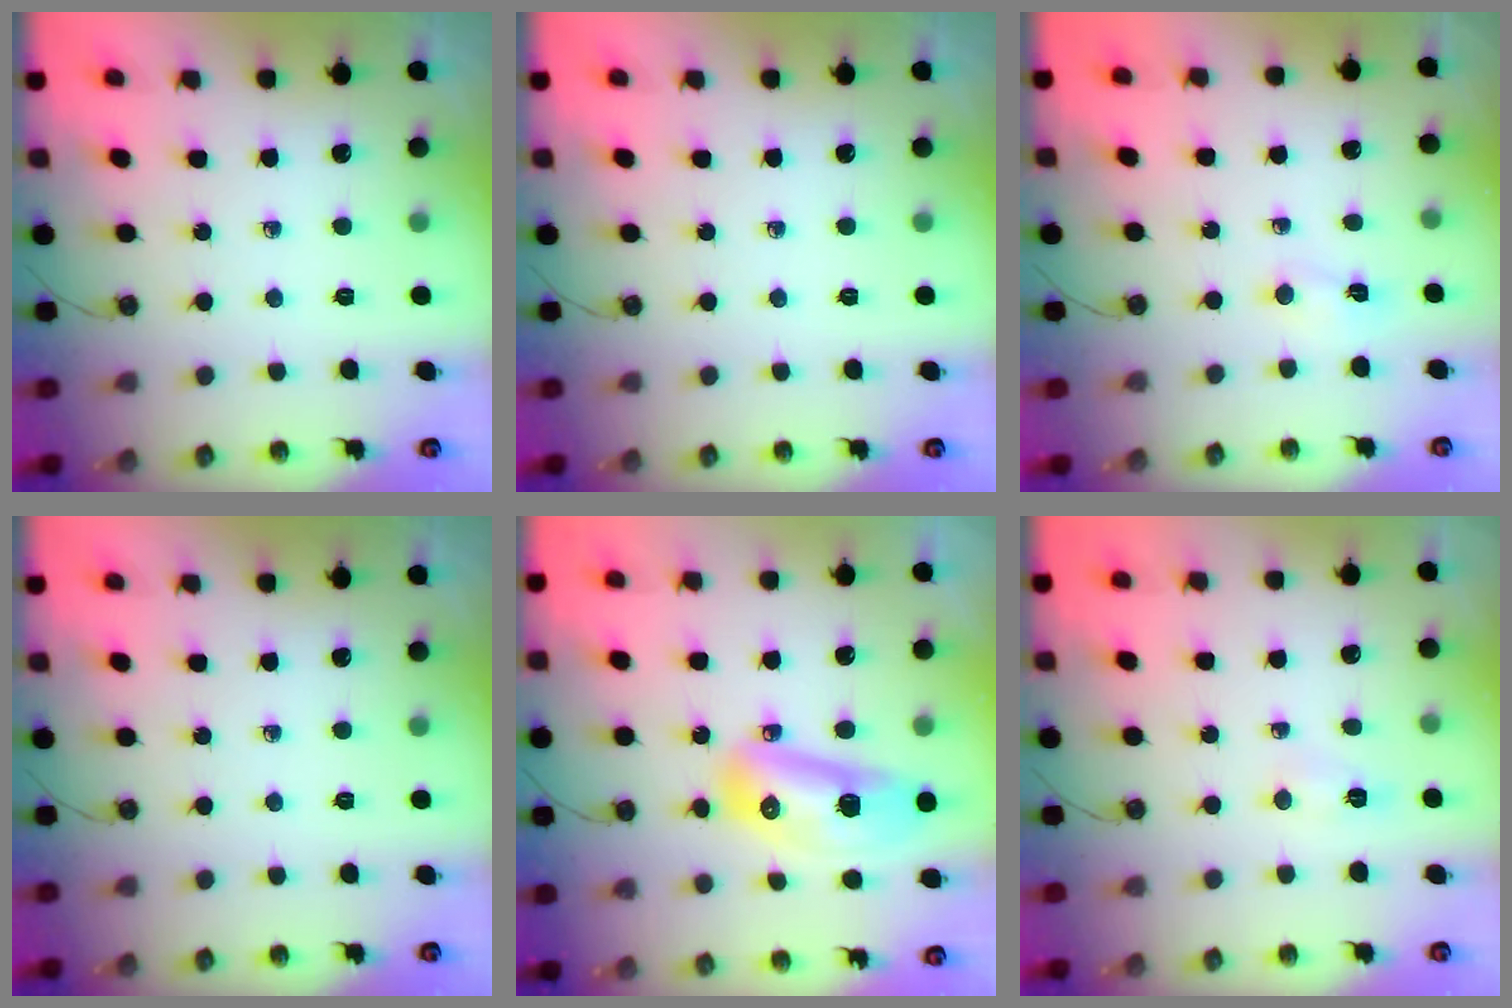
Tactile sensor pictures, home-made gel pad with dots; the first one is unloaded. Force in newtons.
{"total": 0.0}
{"total": 2.8, "press": 2.7, "slide": 0.7}
{"total": 0.0}
{"total": 14.0, "press": 13.8, "slide": 1.9}
{"total": 4.6, "press": 3.9, "slide": 2.6}